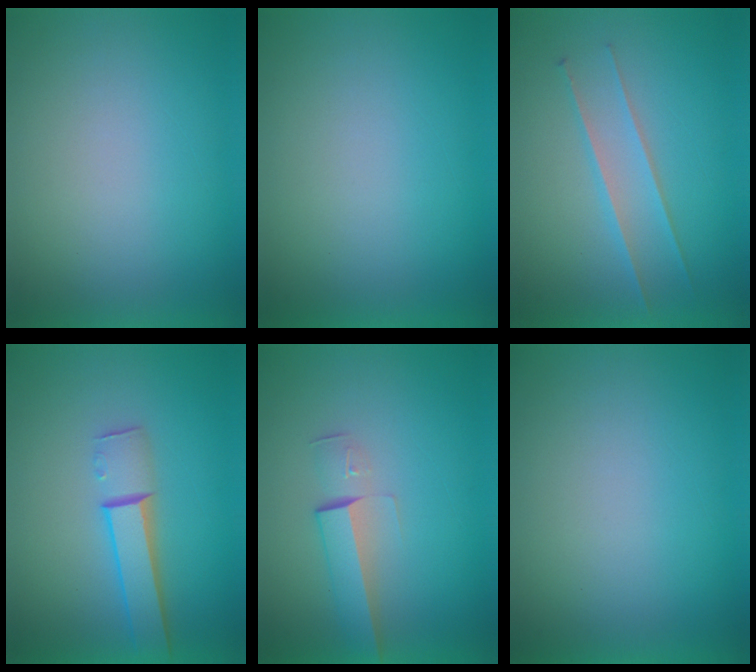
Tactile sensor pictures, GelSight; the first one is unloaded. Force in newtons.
{"total": 0.0}
{"total": 2.3}
{"total": 4.5}
{"total": 2.9}
{"total": 1.0}